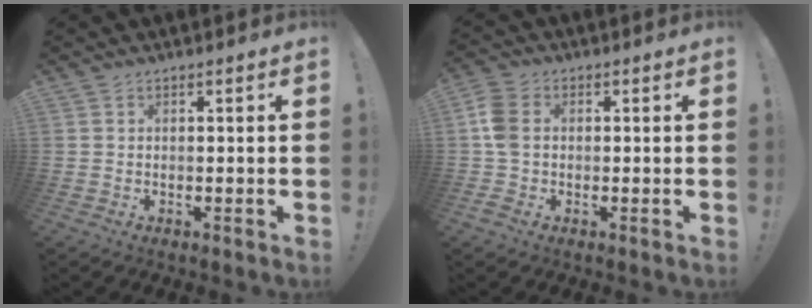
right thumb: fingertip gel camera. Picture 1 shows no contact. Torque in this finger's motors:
{"motor_torque": [0.52, 0.36, 0.95, -0.46, 0.32]}